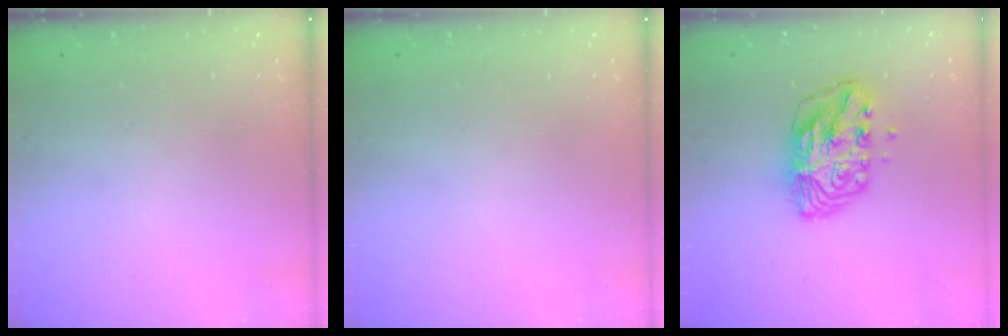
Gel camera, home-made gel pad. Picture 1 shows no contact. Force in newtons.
{"total": 0.0}
{"total": 11.3, "press": 11.2, "slide": 1.6}